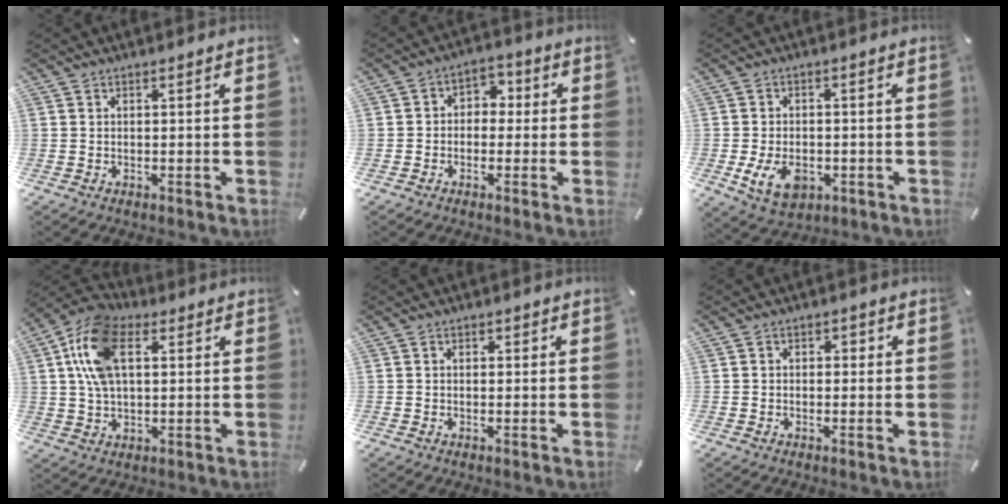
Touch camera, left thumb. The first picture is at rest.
{"total": 4.6, "force": [-1.2, 4.1, 1.8], "torque": [-0.022, 0.012, -0.030]}
{"total": 7.8, "force": [-2.2, 5.6, 5.0], "torque": [-0.094, 0.001, -0.040]}
{"total": 14.0, "force": [4.1, 8.7, 10.2], "torque": [-0.224, 0.009, 0.072]}
{"total": 1.0, "force": [0.0, 0.9, 0.6], "torque": [-0.011, 0.006, -0.001]}
{"total": 1.9, "force": [-0.7, 1.6, 0.8], "torque": [-0.015, 0.011, -0.018]}